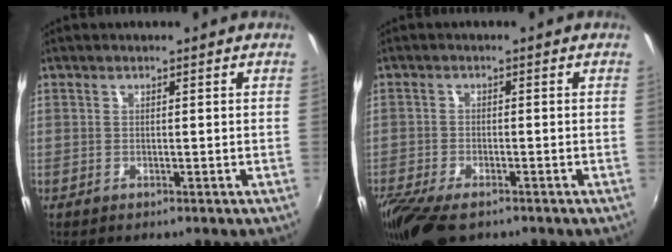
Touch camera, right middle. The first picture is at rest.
{"total": 10.3, "force": [-7.4, 3.8, 6.1], "torque": [-0.150, -0.045, -0.137]}